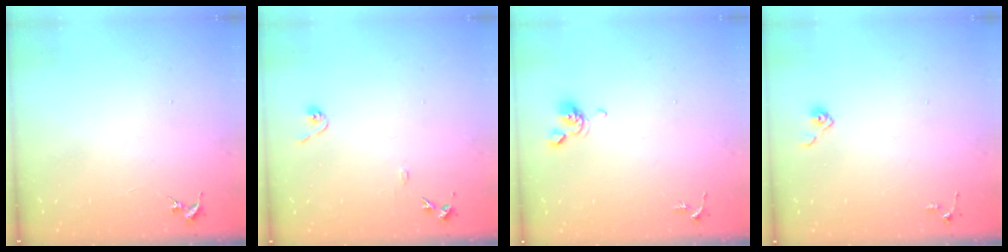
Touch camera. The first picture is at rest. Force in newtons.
{"total": 7.9, "press": 7.9, "slide": 0.8}
{"total": 6.2, "press": 6.0, "slide": 1.5}
{"total": 3.3, "press": 3.3, "slide": 0.4}